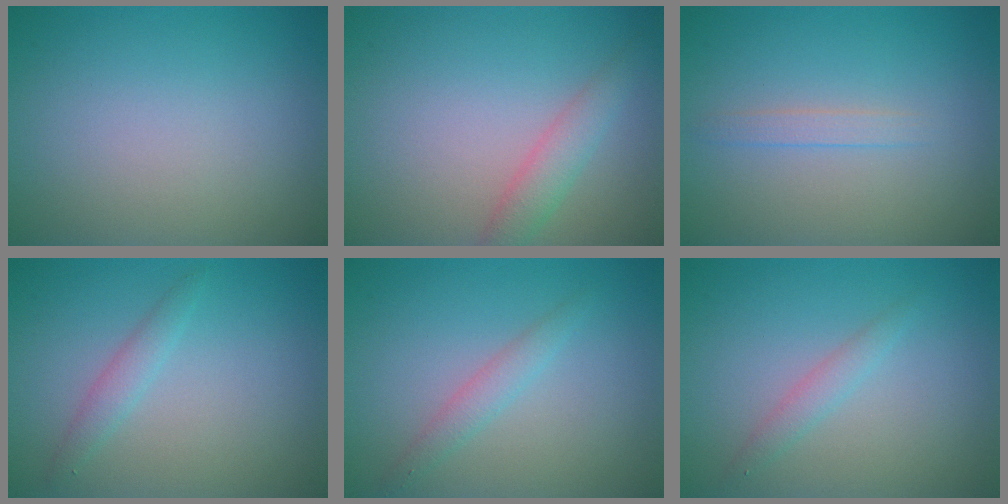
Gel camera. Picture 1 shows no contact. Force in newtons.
{"total": 2.4, "press": 2.4, "slide": 0.1}
{"total": 1.2, "press": 1.2, "slide": 0.1}
{"total": 1.6, "press": 1.6, "slide": 0.1}
{"total": 1.6, "press": 1.6, "slide": 0.1}
{"total": 1.4, "press": 1.4, "slide": 0.0}